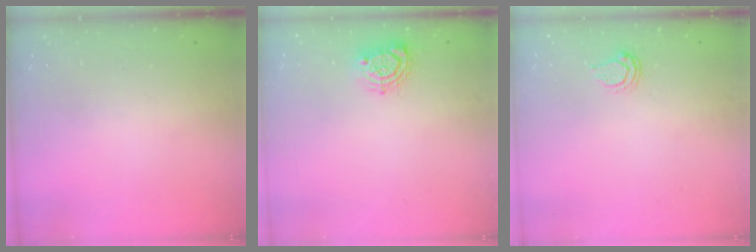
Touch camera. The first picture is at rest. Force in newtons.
{"total": 7.8, "press": 7.8, "slide": 0.2}
{"total": 3.7, "press": 3.7, "slide": 0.5}